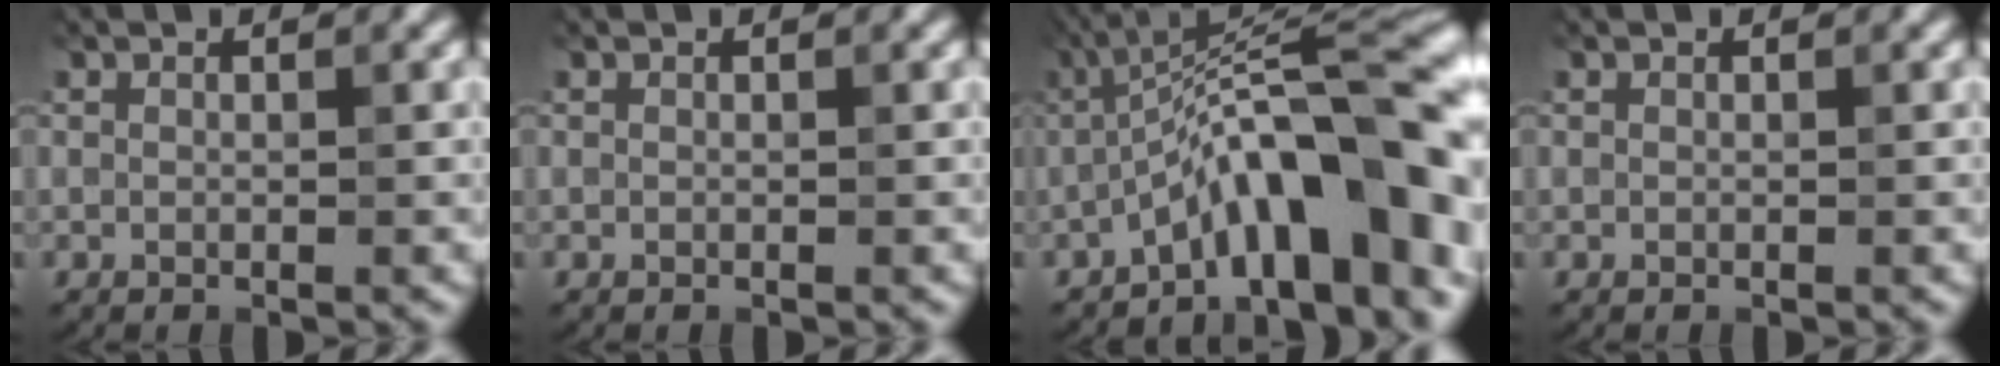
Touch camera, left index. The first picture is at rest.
{"total": 0.0}
{"total": 13.4, "force": [-4.5, 4.1, 12.0], "torque": [-0.158, 0.029, -0.069]}
{"total": 0.0}